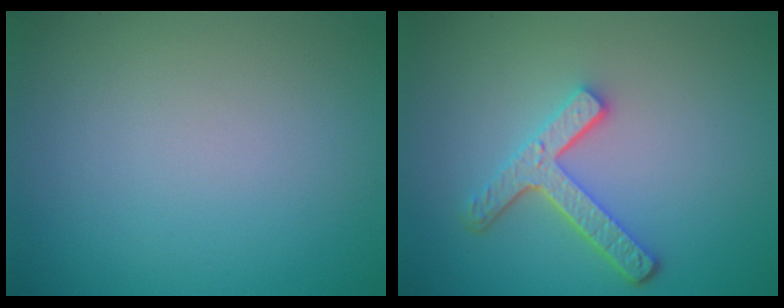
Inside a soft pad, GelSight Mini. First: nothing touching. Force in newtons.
{"total": 4.1, "press": 3.2, "slide": 2.5}